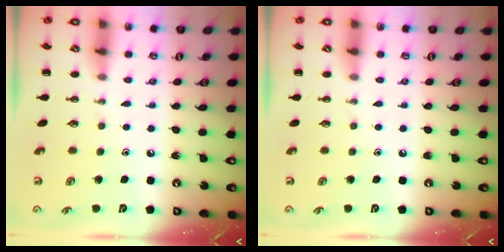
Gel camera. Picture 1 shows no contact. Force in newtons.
{"total": 0.0}